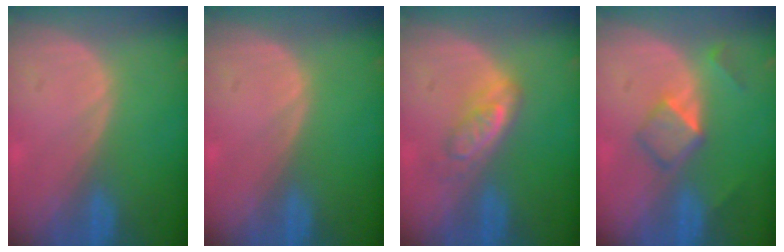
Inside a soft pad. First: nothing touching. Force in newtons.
{"total": 0.0}
{"total": 4.8, "press": 4.5, "slide": 1.5}
{"total": 5.3, "press": 4.5, "slide": 2.9}